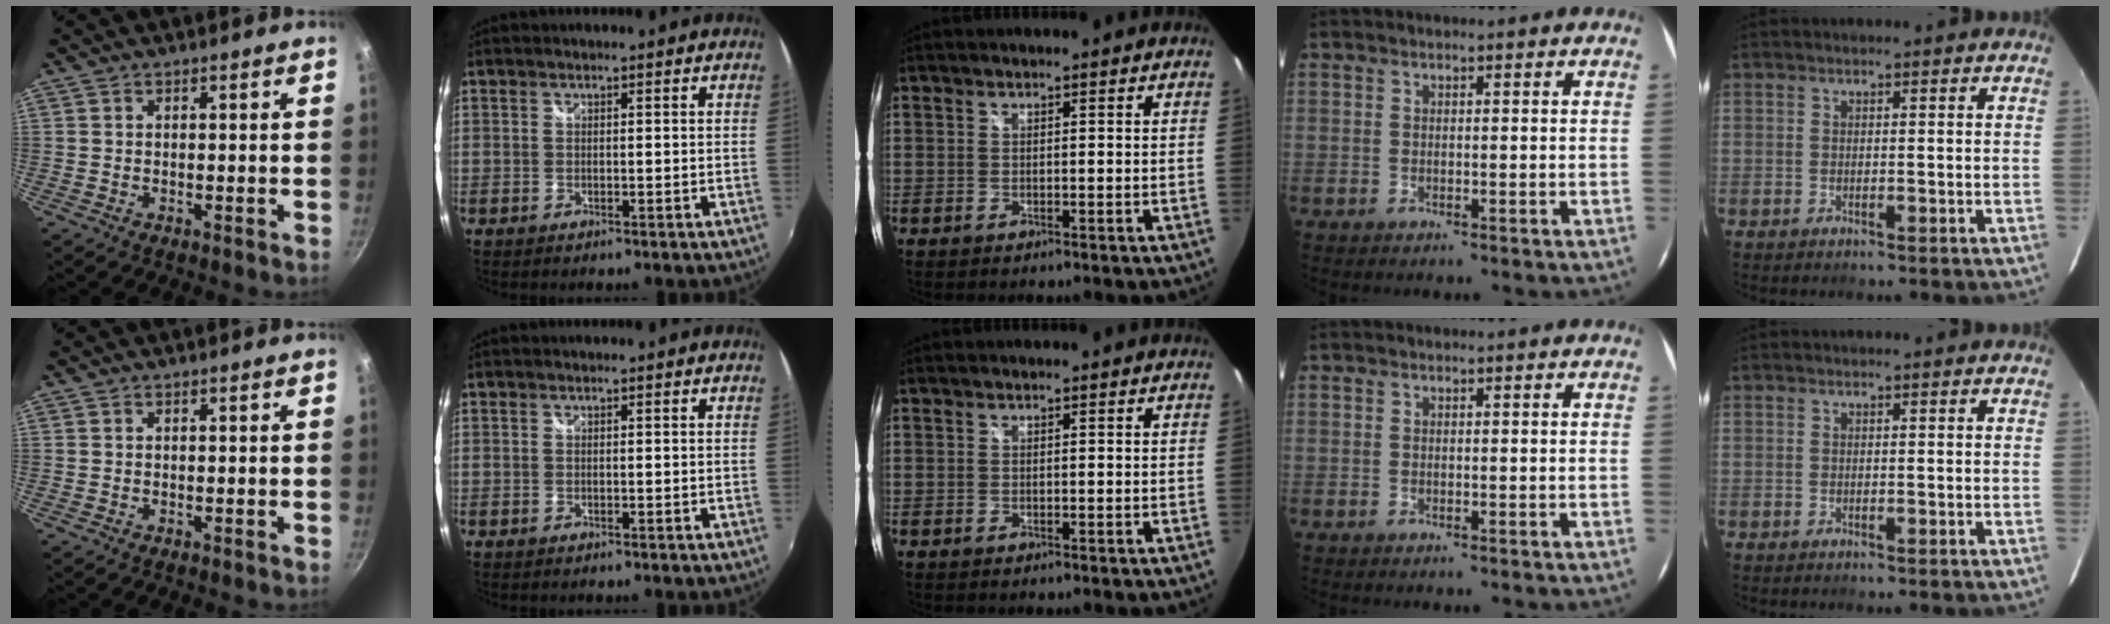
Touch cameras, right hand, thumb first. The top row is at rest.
{}